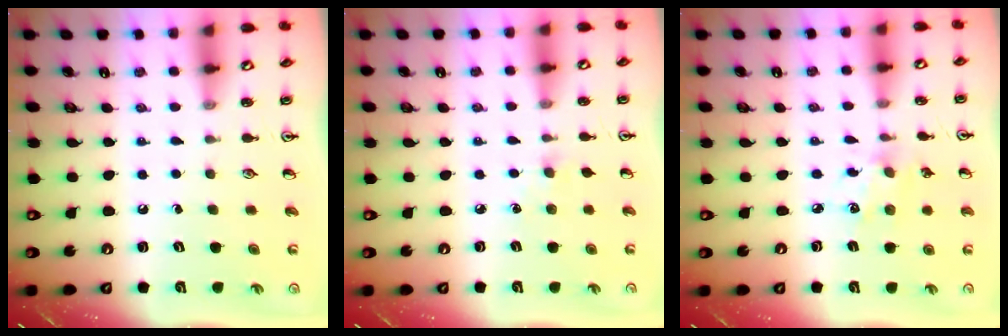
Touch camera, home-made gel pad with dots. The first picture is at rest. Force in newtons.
{"total": 4.2, "press": 4.1, "slide": 0.6}
{"total": 4.1, "press": 3.9, "slide": 1.4}